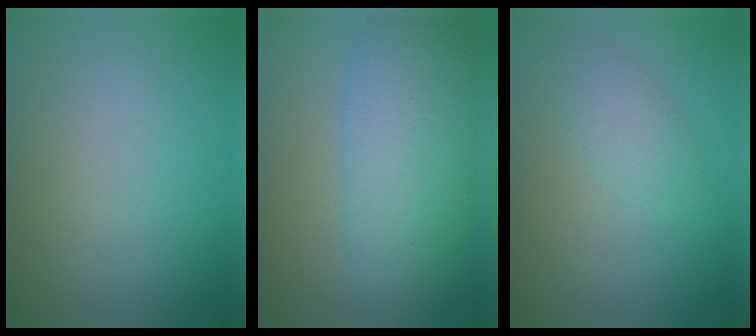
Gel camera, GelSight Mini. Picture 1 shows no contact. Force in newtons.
{"total": 8.4, "press": 8.4, "slide": 0.2}
{"total": 2.2, "press": 2.2, "slide": 0.1}